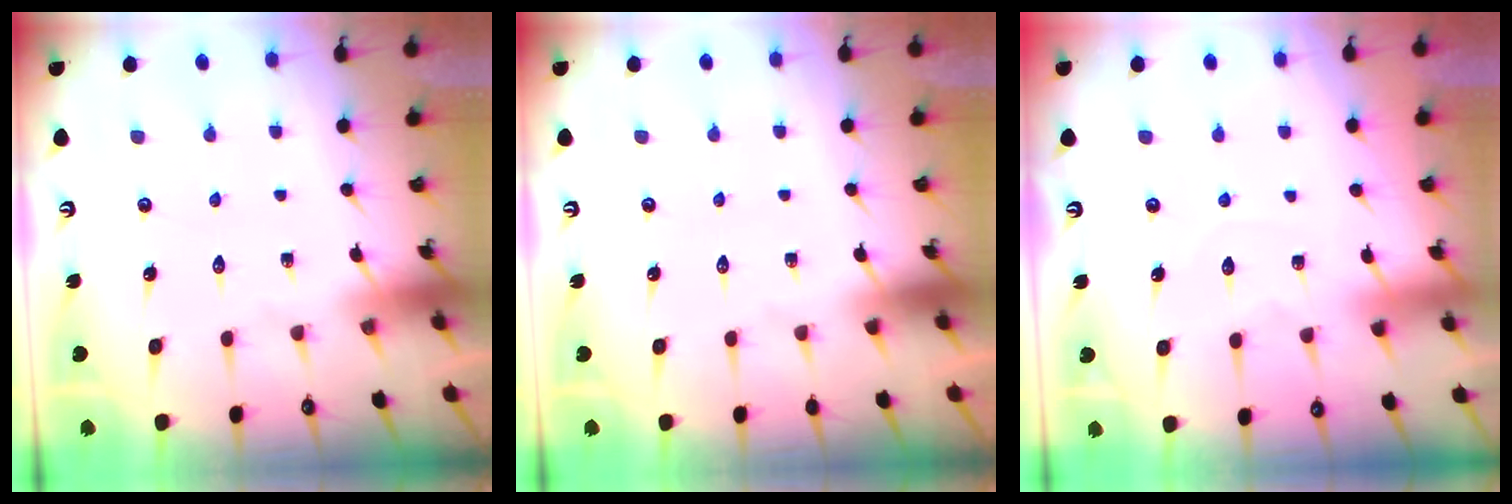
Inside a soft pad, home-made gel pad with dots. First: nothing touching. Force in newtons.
{"total": 0.0}
{"total": 3.7, "press": 3.7, "slide": 0.3}